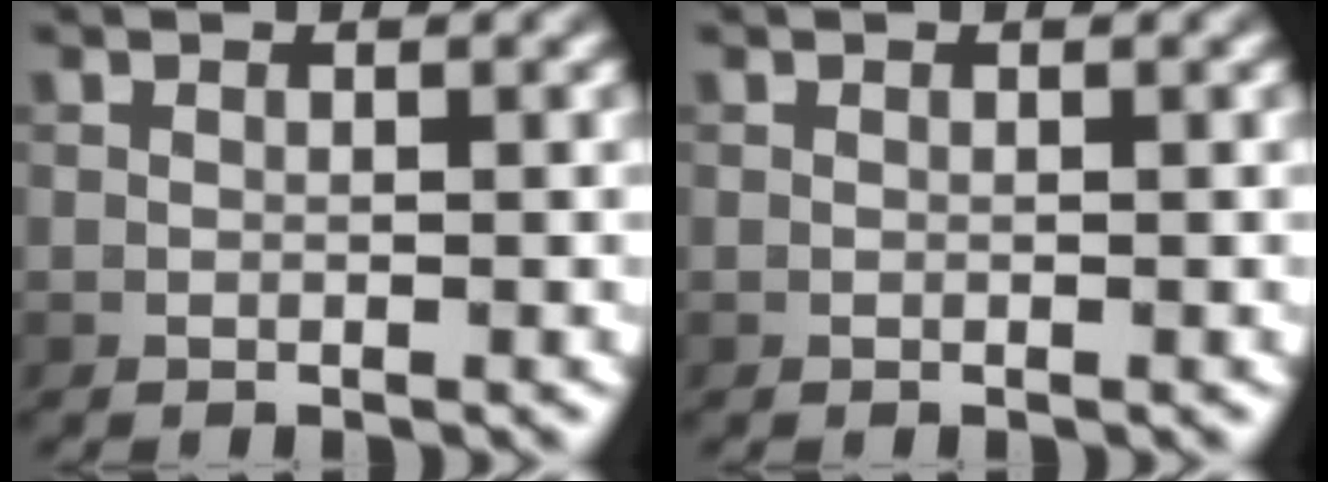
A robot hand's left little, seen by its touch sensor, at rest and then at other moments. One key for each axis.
{"total": 0.0}